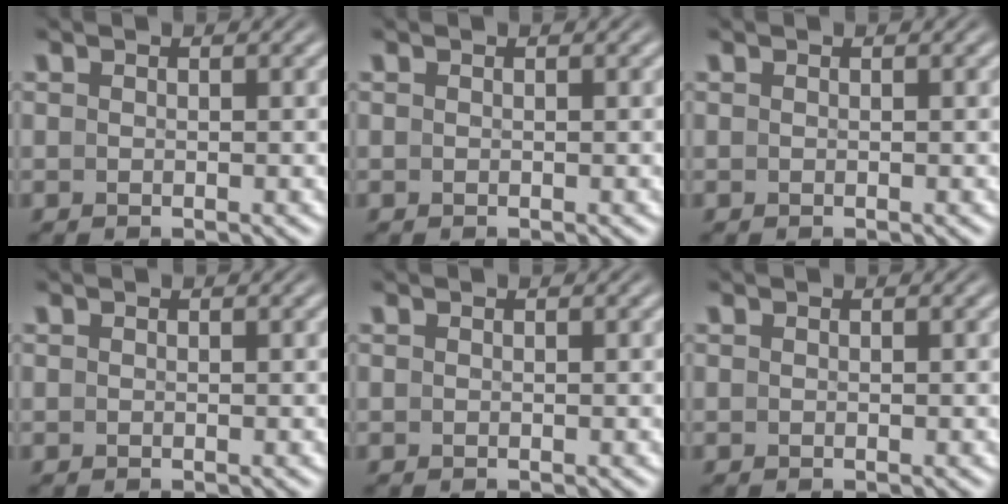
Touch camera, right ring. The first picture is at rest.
{"total": 0.0}
{"total": 0.0}
{"total": 0.0}
{"total": 0.0}
{"total": 0.0}